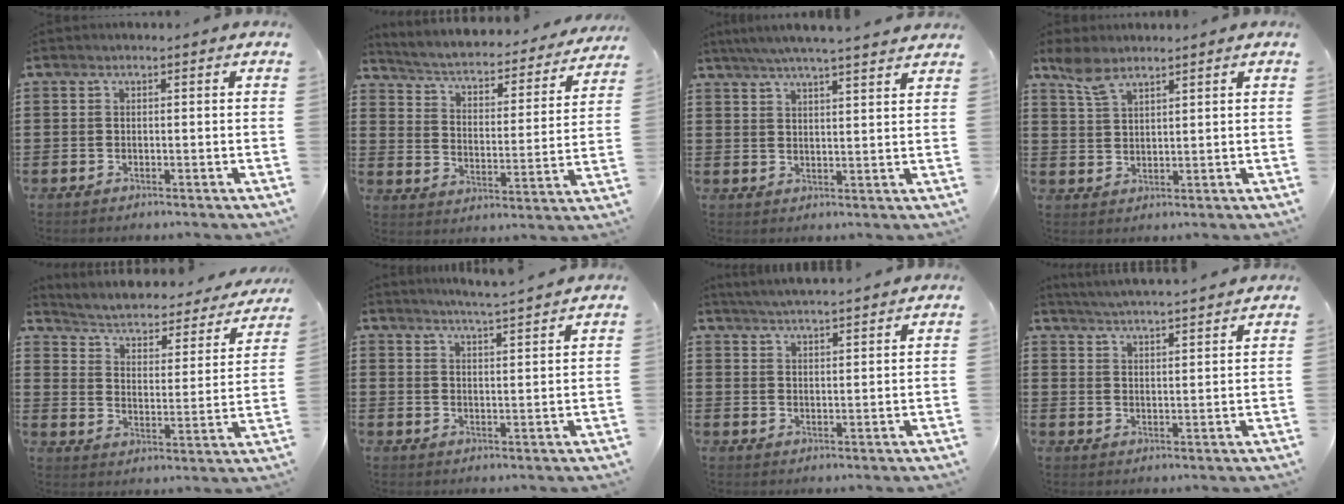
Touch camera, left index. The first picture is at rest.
{"total": 2.7, "force": [2.4, 0.4, 1.1], "torque": [-0.039, -0.031, 0.029]}
{"total": 4.5, "force": [4.1, -0.6, 1.9], "torque": [-0.048, -0.016, 0.071]}
{"total": 4.2, "force": [3.3, 1.3, 2.2], "torque": [-0.052, -0.001, 0.062]}
{"total": 2.1, "force": [1.8, 0.7, 0.9], "torque": [-0.034, -0.025, 0.017]}
{"total": 4.0, "force": [3.8, -0.9, 0.8], "torque": [-0.027, -0.022, 0.064]}
{"total": 3.5, "force": [3.4, -0.6, 0.5], "torque": [-0.020, -0.013, 0.062]}
{"total": 3.9, "force": [3.8, -0.8, 0.4], "torque": [-0.023, -0.024, 0.065]}